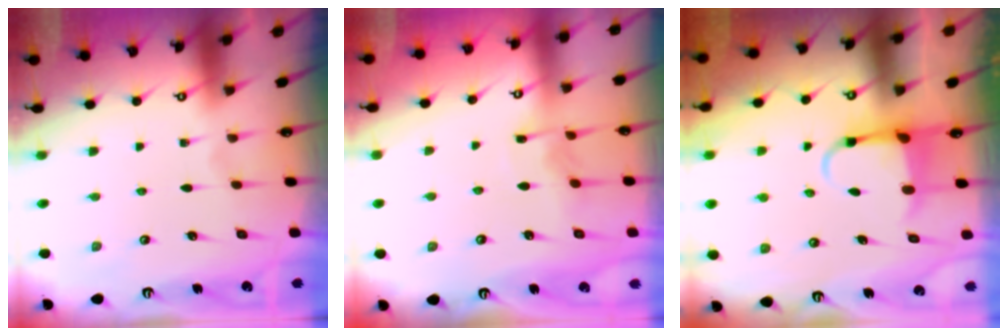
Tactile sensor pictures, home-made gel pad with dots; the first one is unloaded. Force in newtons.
{"total": 5.5, "press": 5.5, "slide": 0.7}
{"total": 3.9, "press": 3.8, "slide": 1.1}